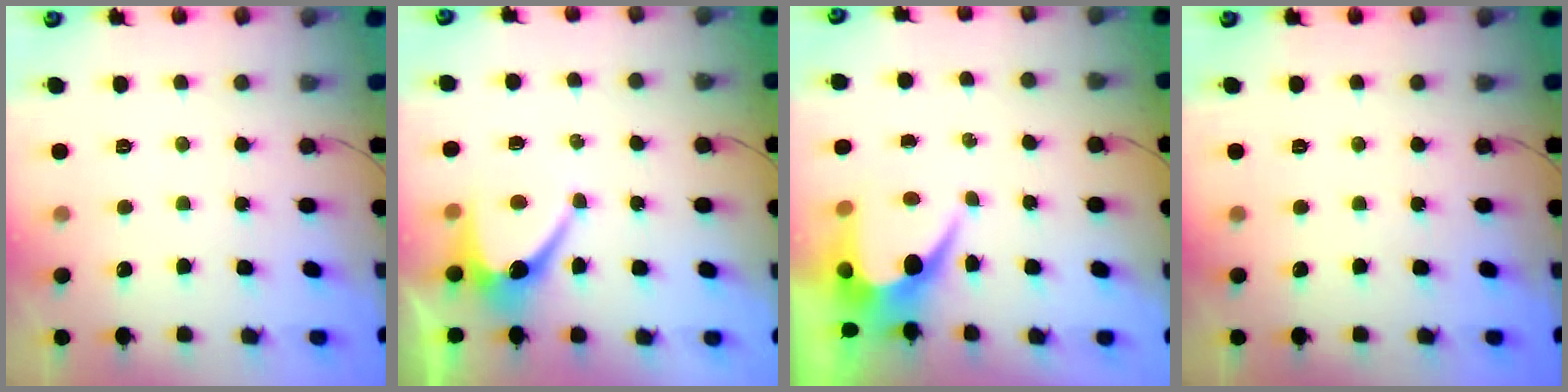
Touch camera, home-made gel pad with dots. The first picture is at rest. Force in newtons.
{"total": 6.9, "press": 6.9, "slide": 0.8}
{"total": 7.0, "press": 7.0, "slide": 0.2}
{"total": 0.0}